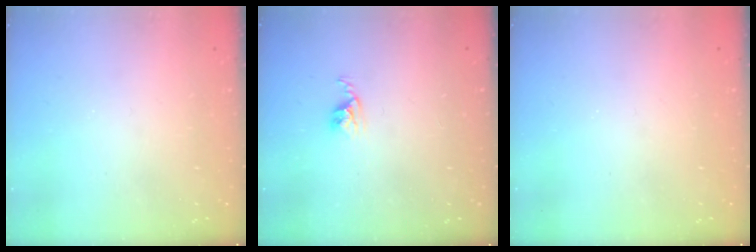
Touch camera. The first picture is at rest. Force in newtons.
{"total": 2.8, "press": 2.7, "slide": 0.4}
{"total": 0.0}